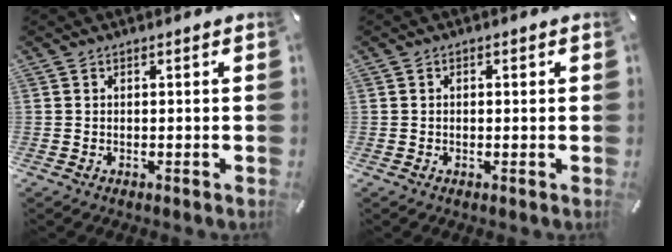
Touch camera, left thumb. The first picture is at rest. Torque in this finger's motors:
{"motor_torque": [0.32, 0.03, 0.01, 0.03, 0.04]}